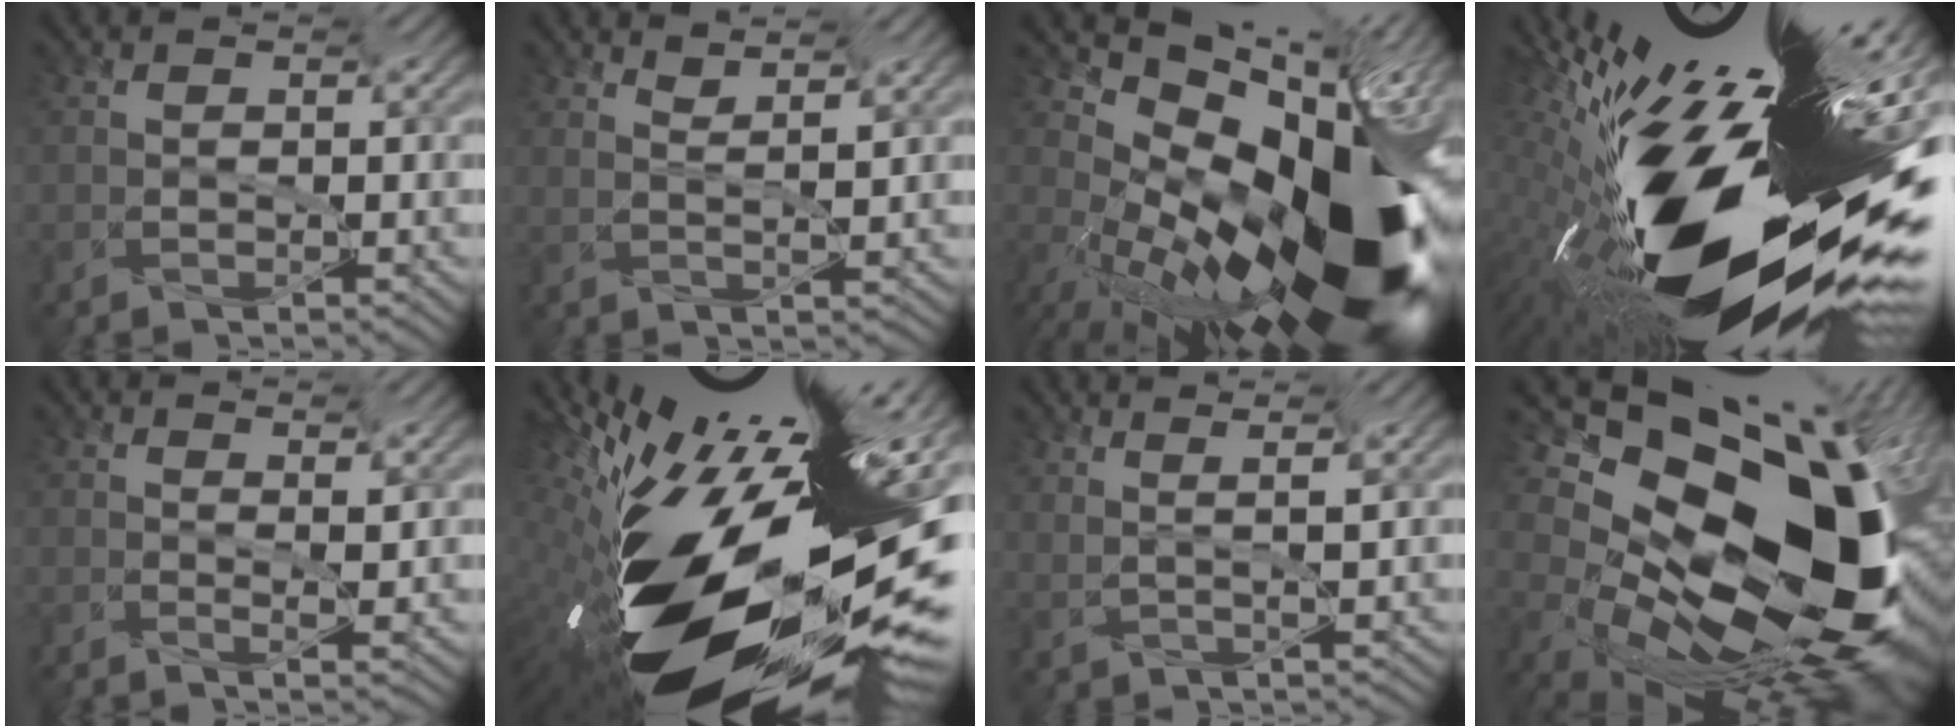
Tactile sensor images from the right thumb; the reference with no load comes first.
{"total": 3.2, "force": [3.0, -1.0, 0.4], "torque": [-0.002, -0.006, 0.058]}
{"total": 17.0, "force": [-4.1, 8.4, 14.2], "torque": [-0.216, -0.027, -0.067]}
{"total": 18.1, "force": [-3.9, 5.3, 16.9], "torque": [-0.250, -0.008, -0.076]}
{"total": 1.5, "force": [0.2, 0.2, 1.5], "torque": [-0.033, -0.007, -0.002]}
{"total": 16.7, "force": [-4.0, 6.5, 14.8], "torque": [-0.232, -0.033, -0.079]}
{"total": 4.6, "force": [4.1, 0.0, 2.0], "torque": [-0.037, -0.002, 0.067]}
{"total": 17.2, "force": [0.2, 11.2, 13.0], "torque": [-0.235, -0.028, 0.016]}